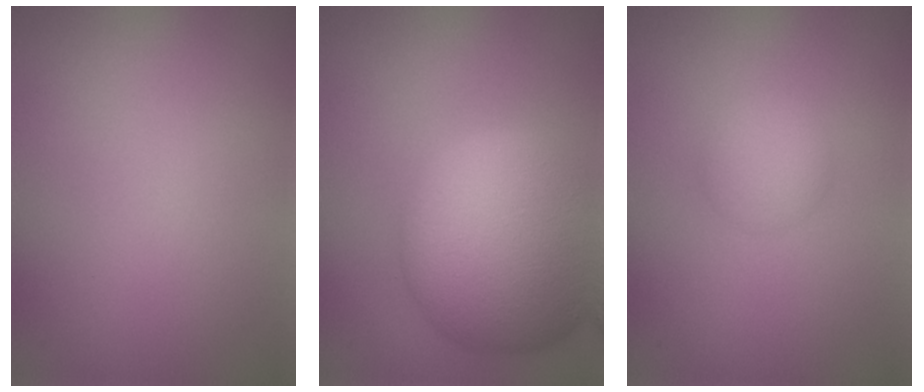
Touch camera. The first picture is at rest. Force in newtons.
{"total": 12.3, "press": 12.2, "slide": 1.1}
{"total": 2.4, "press": 2.4, "slide": 0.1}